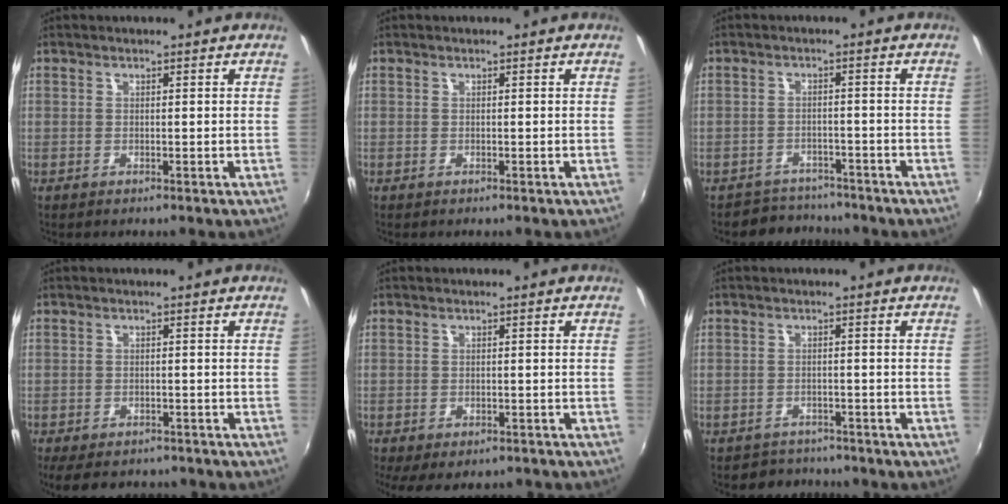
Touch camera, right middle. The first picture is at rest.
{"total": 0.0}
{"total": 5.9, "force": [-5.3, 2.5, 0.0], "torque": [-0.014, 0.009, -0.083]}
{"total": 7.8, "force": [-6.1, 3.3, 3.5], "torque": [-0.078, -0.023, -0.091]}
{"total": 5.9, "force": [-3.9, 2.8, 3.3], "torque": [-0.073, -0.030, -0.056]}
{"total": 4.2, "force": [-3.7, 2.0, -0.1], "torque": [-0.011, 0.000, -0.060]}